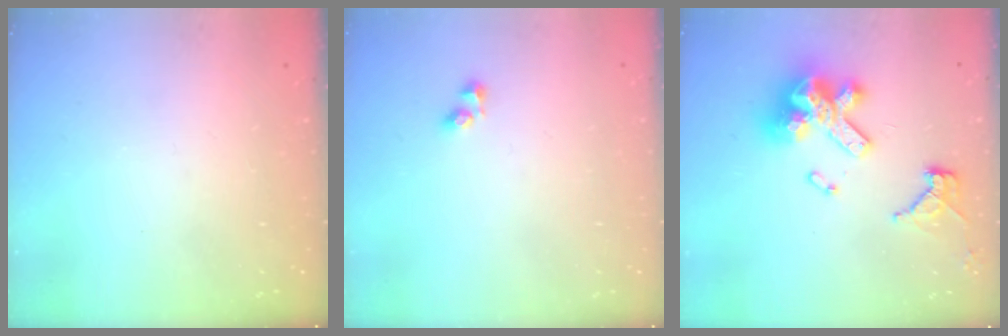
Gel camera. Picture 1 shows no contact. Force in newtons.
{"total": 2.9, "press": 2.6, "slide": 1.3}
{"total": 14.5, "press": 13.9, "slide": 4.0}